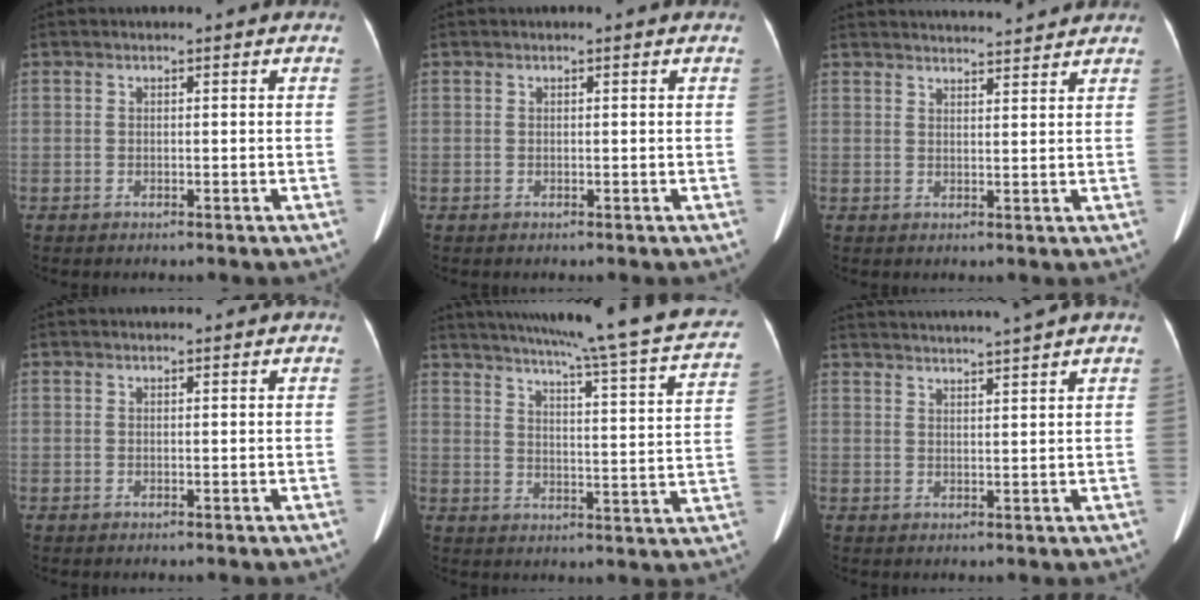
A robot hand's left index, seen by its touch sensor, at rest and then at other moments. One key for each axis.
{"total": 0.0}
{"total": 8.9, "fx": 8.7, "fy": 0.3, "fz": 2.0, "tx": -0.029, "ty": 0.020, "tz": 0.111}
{"total": 0.8, "fx": 0.8, "fy": 0.0, "fz": 0.2, "tx": -0.006, "ty": 0.008, "tz": 0.011}
{"total": 26.3, "fx": 22.4, "fy": 1.3, "fz": 13.7, "tx": -0.202, "ty": -0.039, "tz": 0.270}
{"total": 9.0, "fx": 8.3, "fy": -1.8, "fz": 2.9, "tx": -0.042, "ty": 0.009, "tz": 0.116}